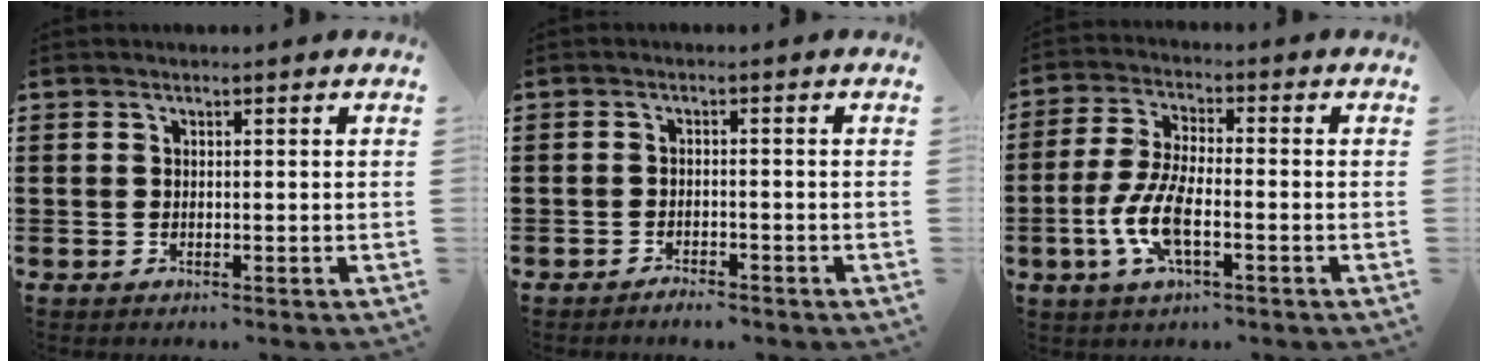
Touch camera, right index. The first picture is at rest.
{"total": 1.6, "force": [-1.6, 0.1, 0.2], "torque": [-0.009, 0.000, -0.032]}
{"total": 7.8, "force": [-2.7, 2.6, 6.9], "torque": [-0.159, -0.013, -0.056]}